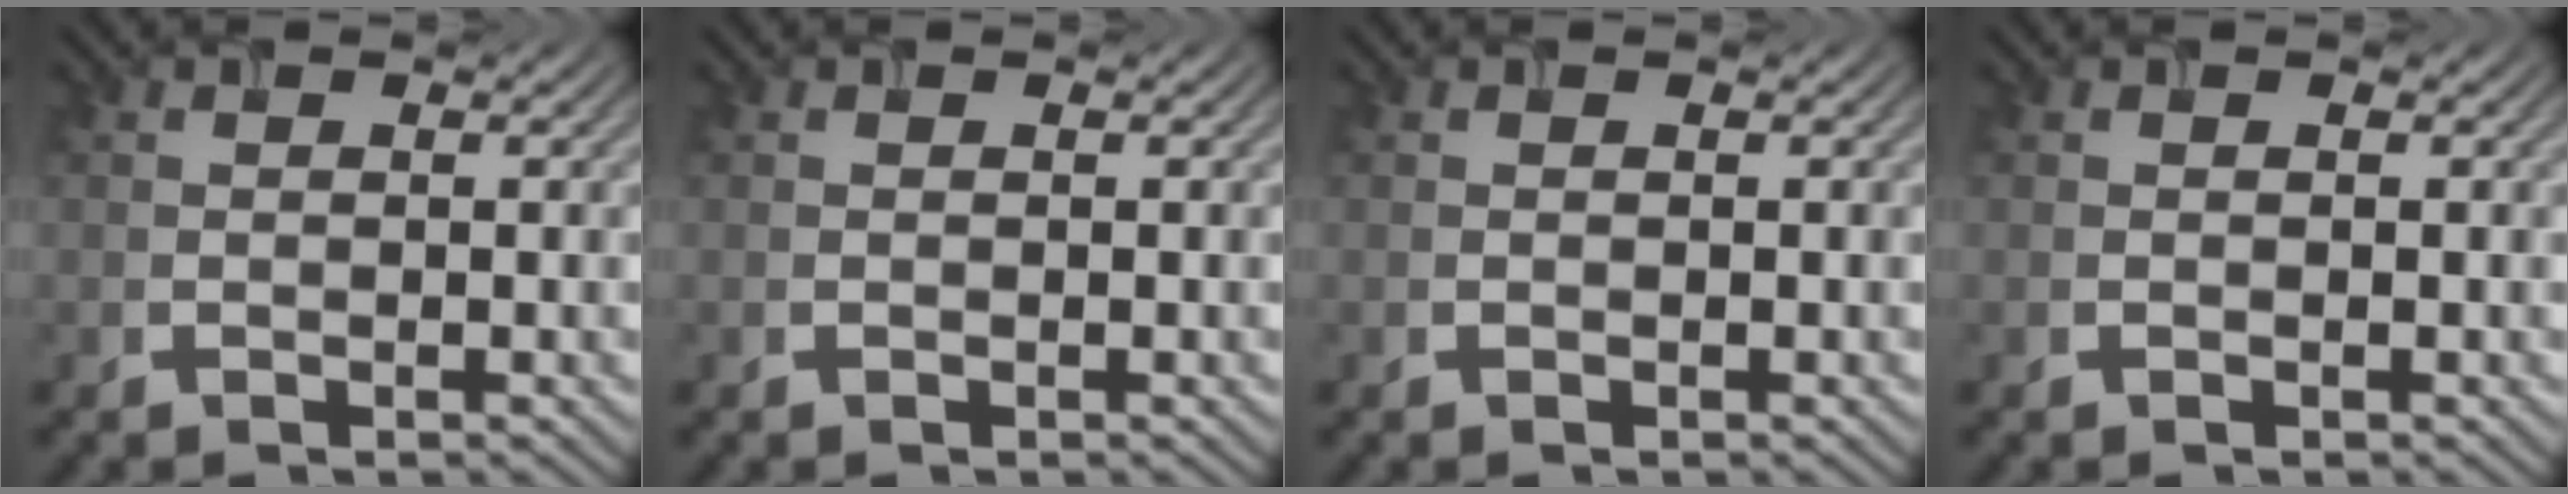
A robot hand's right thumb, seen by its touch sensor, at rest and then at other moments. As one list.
[{"total": 0.0}, {"total": 0.0}, {"total": 0.0}]